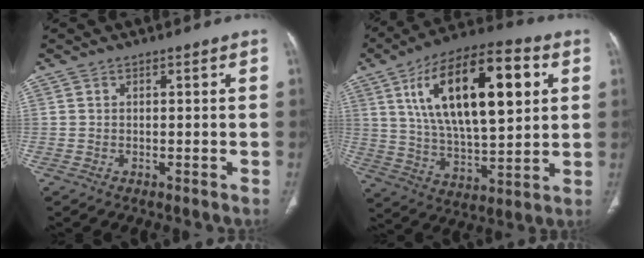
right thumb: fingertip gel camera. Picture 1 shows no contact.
{"total": 24.8, "force": [7.7, 10.4, 21.2], "torque": [-0.341, -0.009, 0.126]}